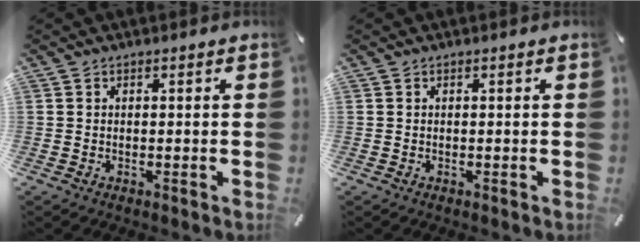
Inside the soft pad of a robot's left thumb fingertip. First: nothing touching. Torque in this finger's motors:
{"motor_torque": [-0.07, 0.07, -0.01, 0.07, 0.00]}